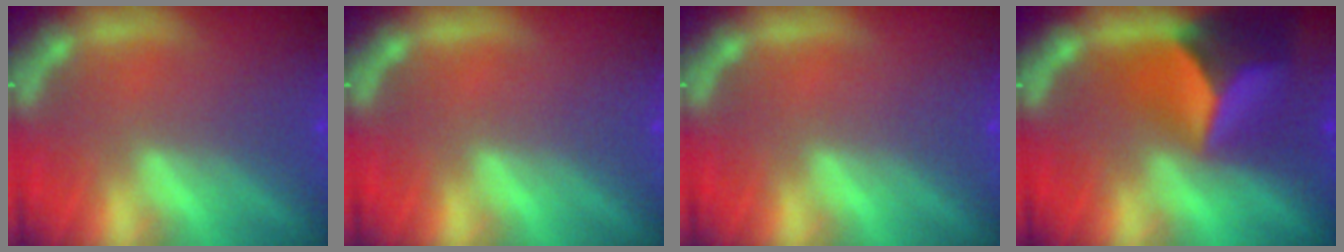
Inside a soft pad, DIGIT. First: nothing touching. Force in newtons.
{"total": 0.0}
{"total": 0.0}
{"total": 8.4}